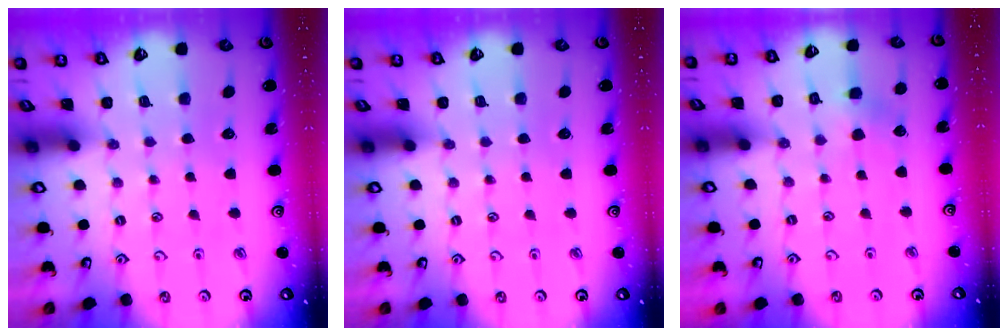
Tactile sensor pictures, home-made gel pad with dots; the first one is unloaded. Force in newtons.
{"total": 0.0}
{"total": 4.2, "press": 4.2, "slide": 0.5}